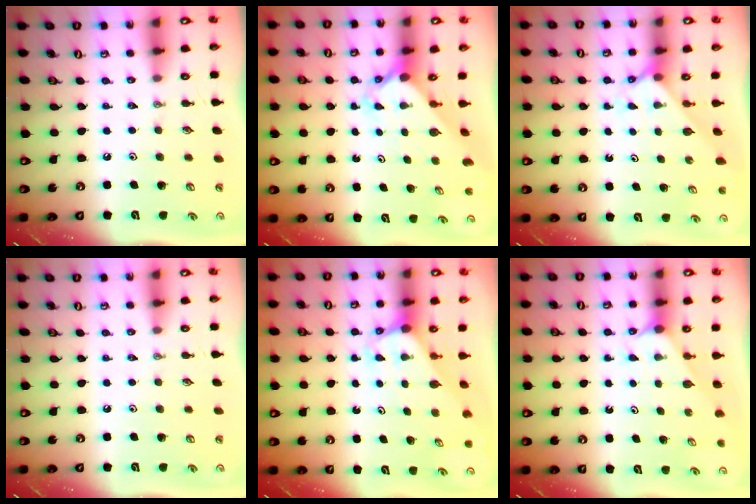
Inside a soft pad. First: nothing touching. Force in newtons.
{"total": 2.6, "press": 2.6, "slide": 0.3}
{"total": 3.5, "press": 3.5, "slide": 0.5}
{"total": 0.0}
{"total": 3.0, "press": 3.0, "slide": 0.2}
{"total": 2.0, "press": 2.0, "slide": 0.3}